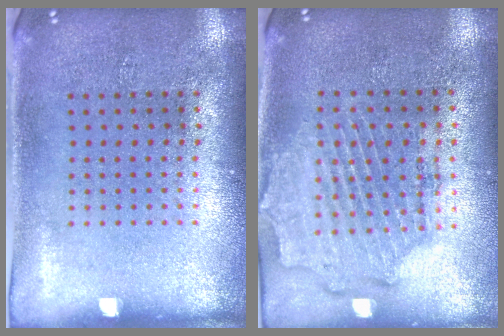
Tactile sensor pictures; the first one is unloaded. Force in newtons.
{"total": 1.8, "press": 1.6, "slide": 0.9}